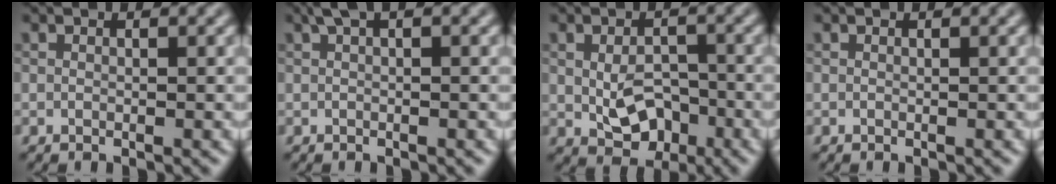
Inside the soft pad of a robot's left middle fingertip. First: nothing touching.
{"total": 1.5, "force": [0.7, 0.3, 1.3], "torque": [-0.023, 0.006, 0.013]}
{"total": 4.0, "force": [-0.8, 2.7, 2.9], "torque": [-0.051, -0.010, -0.010]}
{"total": 0.0}